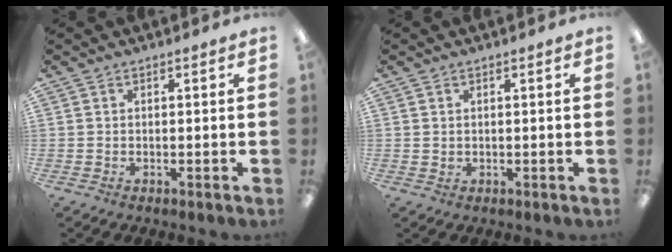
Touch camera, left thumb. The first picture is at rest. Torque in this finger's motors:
{"motor_torque": [-0.06, -0.03, 0.17, -0.22, 0.03]}